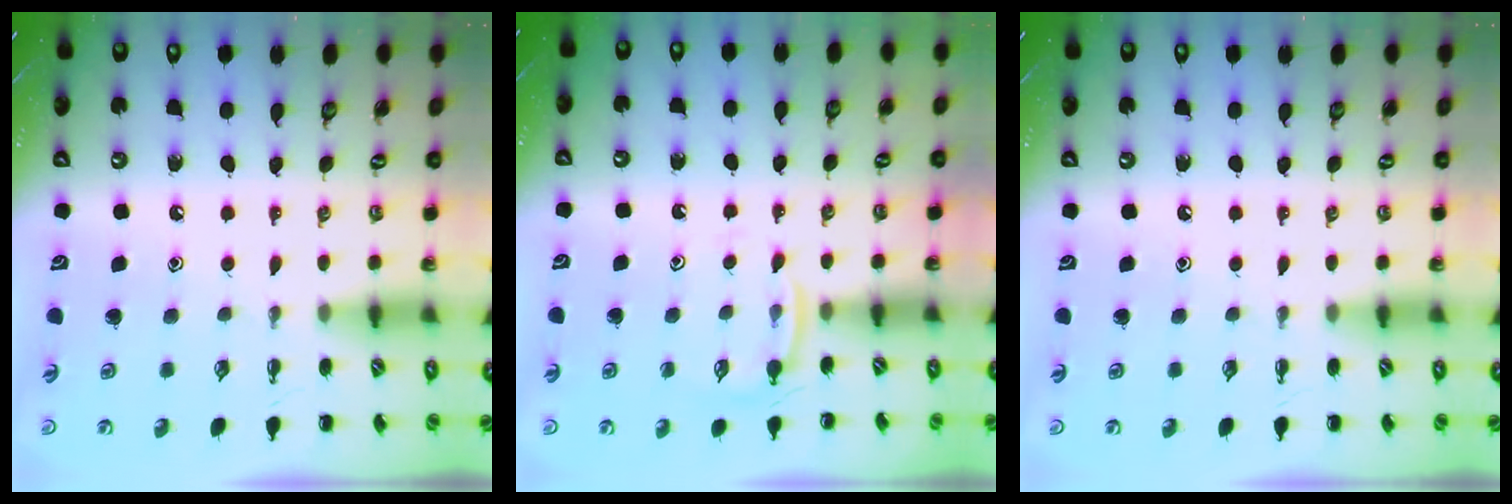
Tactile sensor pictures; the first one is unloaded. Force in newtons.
{"total": 4.6, "press": 4.4, "slide": 1.3}
{"total": 0.0}